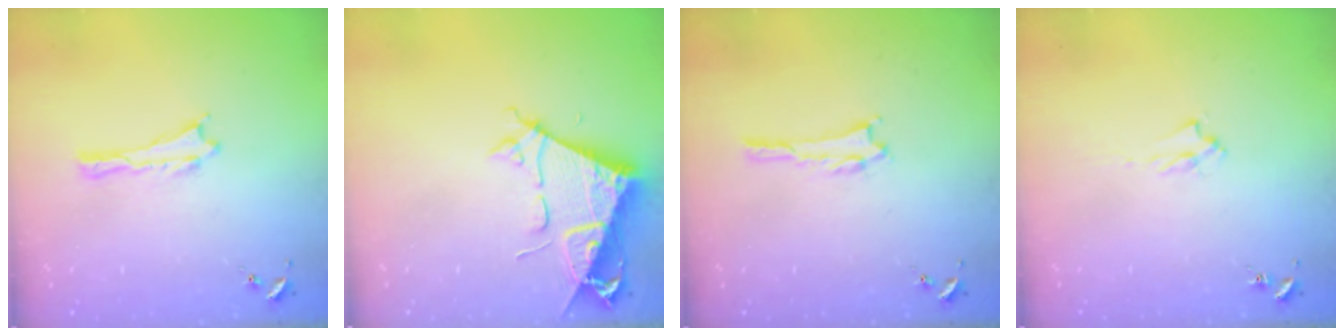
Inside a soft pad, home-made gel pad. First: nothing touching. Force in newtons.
{"total": 7.6, "press": 7.5, "slide": 0.9}
{"total": 0.5, "press": 0.5, "slide": 0.1}
{"total": 1.7, "press": 1.6, "slide": 0.3}